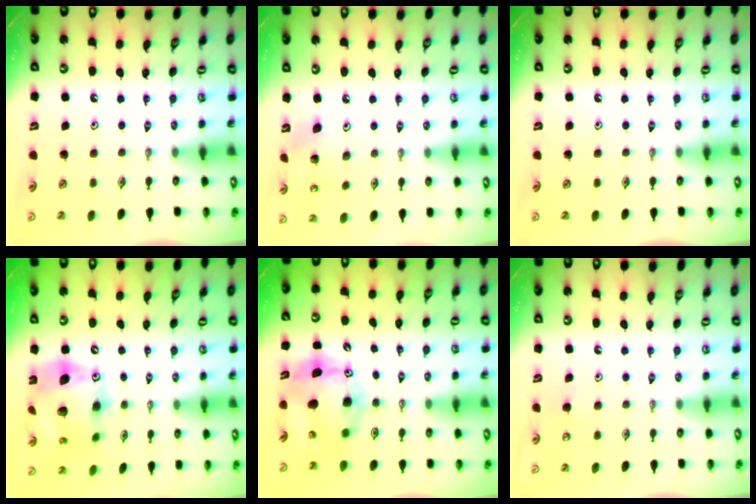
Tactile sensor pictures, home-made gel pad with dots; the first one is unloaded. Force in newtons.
{"total": 6.5, "press": 6.3, "slide": 1.8}
{"total": 0.0}
{"total": 16.6, "press": 16.5, "slide": 1.8}
{"total": 10.8, "press": 10.5, "slide": 2.6}
{"total": 3.9, "press": 3.9, "slide": 0.3}